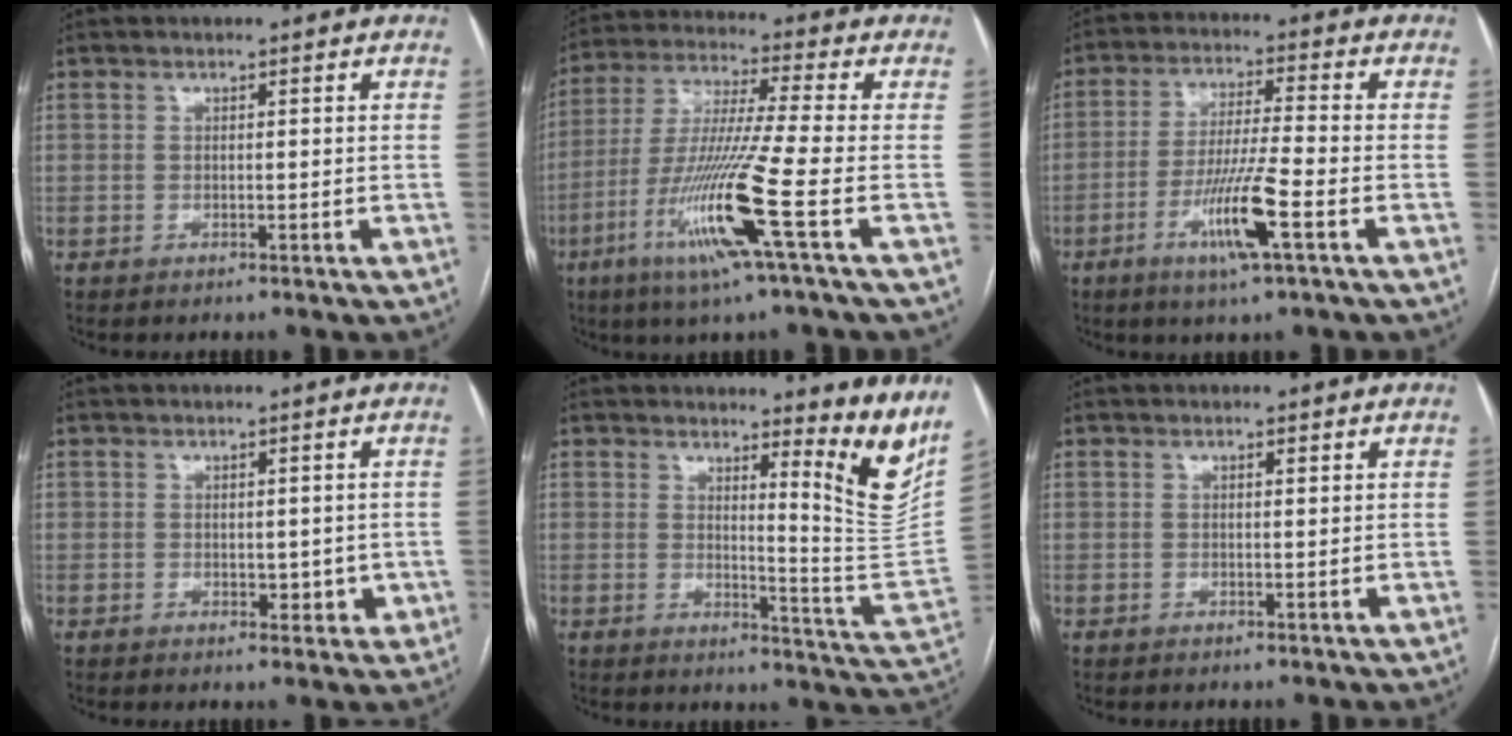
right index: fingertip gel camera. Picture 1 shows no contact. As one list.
[{"total": 15.0, "force": [-5.7, -1.7, 13.8], "torque": [-0.281, -0.027, -0.112]}, {"total": 9.8, "force": [-4.0, -0.2, 8.9], "torque": [-0.171, -0.013, -0.076]}, {"total": 3.1, "force": [-0.1, 2.2, 2.2], "torque": [-0.024, 0.007, 0.008]}, {"total": 11.5, "force": [9.4, -0.4, 6.5], "torque": [-0.067, -0.089, 0.106]}, {"total": 0.8, "force": [0.5, 0.1, 0.6], "torque": [-0.009, 0.001, 0.007]}]